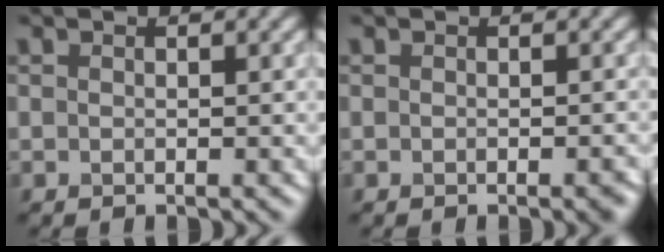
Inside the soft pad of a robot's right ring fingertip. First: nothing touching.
{"total": 0.7, "force": [-0.5, 0.2, 0.5], "torque": [-0.004, -0.001, -0.005]}